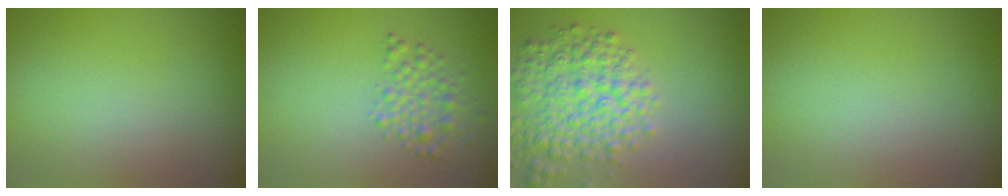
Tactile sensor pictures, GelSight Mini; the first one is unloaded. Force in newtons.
{"total": 2.6, "press": 2.6, "slide": 0.1}
{"total": 5.8, "press": 5.8, "slide": 0.3}
{"total": 0.0}